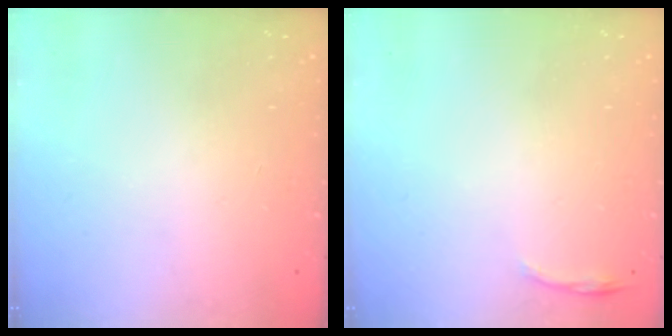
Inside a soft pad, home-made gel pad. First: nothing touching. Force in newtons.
{"total": 3.6, "press": 3.5, "slide": 0.7}